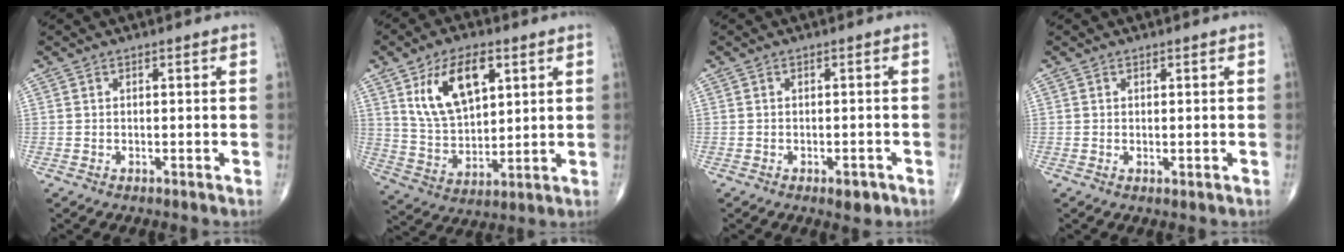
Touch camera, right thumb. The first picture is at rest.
{"total": 14.2, "force": [5.9, 7.6, 10.4], "torque": [-0.167, -0.020, 0.120]}
{"total": 2.9, "force": [-1.5, 1.4, 2.0], "torque": [-0.020, 0.005, -0.016]}
{"total": 0.7, "force": [0.0, 0.3, 0.7], "torque": [-0.014, -0.004, 0.002]}